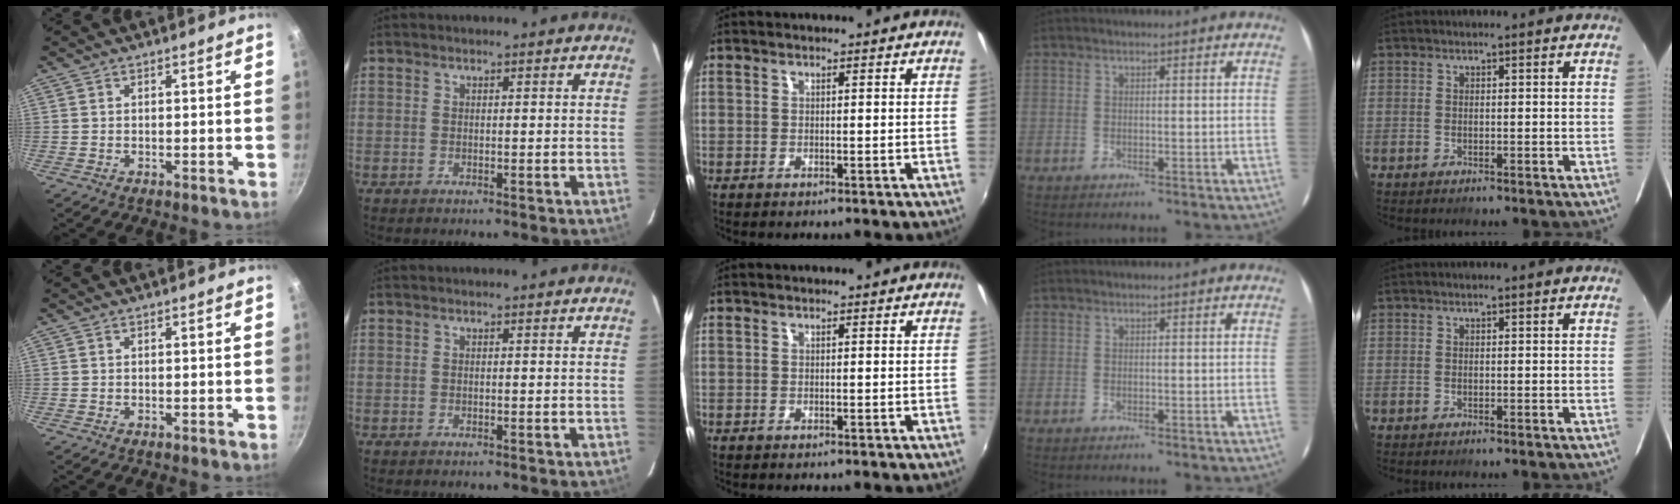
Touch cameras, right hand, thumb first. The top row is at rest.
{}